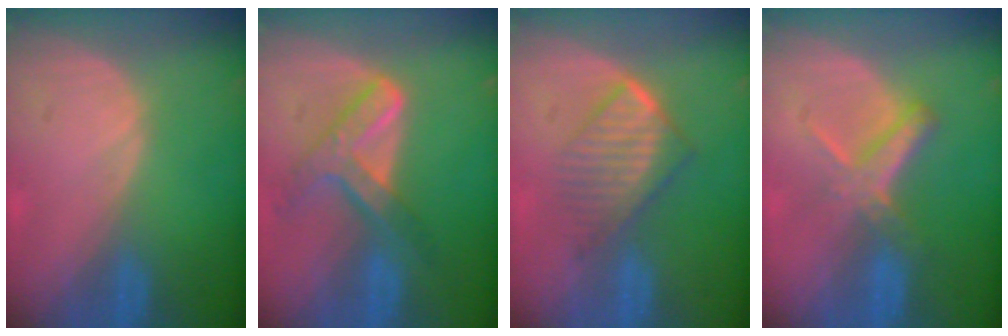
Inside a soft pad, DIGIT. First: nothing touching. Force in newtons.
{"total": 7.2, "press": 6.2, "slide": 3.8}
{"total": 6.8, "press": 5.9, "slide": 3.4}
{"total": 5.6, "press": 5.1, "slide": 2.2}